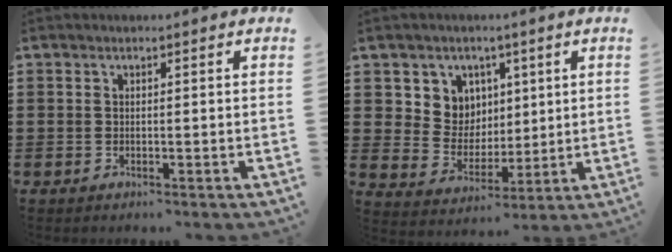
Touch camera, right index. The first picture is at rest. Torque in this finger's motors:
{"motor_torque": [0.76, 0.76, 0.29, 0.07]}